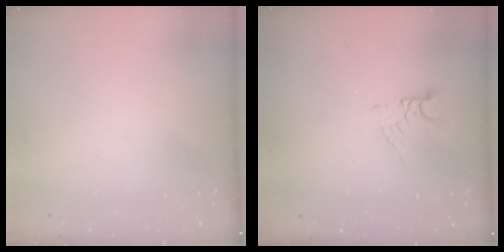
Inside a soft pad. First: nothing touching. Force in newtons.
{"total": 3.0, "press": 3.0, "slide": 0.4}